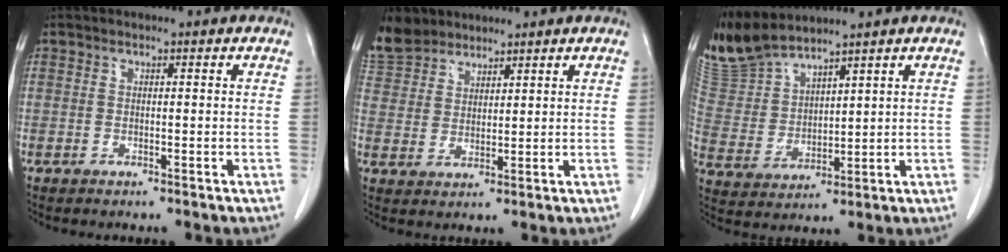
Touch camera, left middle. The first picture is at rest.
{"total": 7.9, "force": [6.9, 3.7, 1.1], "torque": [-0.030, 0.012, 0.145]}
{"total": 9.0, "force": [8.7, 0.6, 1.9], "torque": [-0.061, 0.006, 0.198]}